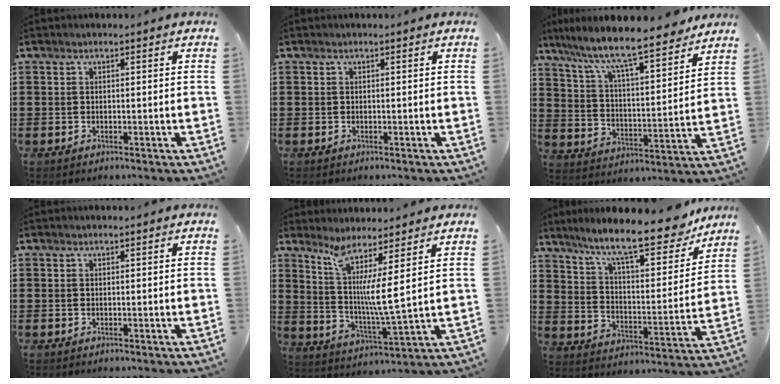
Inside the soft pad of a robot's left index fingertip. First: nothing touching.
{"total": 0.0}
{"total": 8.2, "force": [7.3, 0.5, 3.9], "torque": [-0.105, -0.049, 0.117]}
{"total": 0.0}
{"total": 6.8, "force": [4.0, -1.1, 5.3], "torque": [-0.111, -0.043, 0.062]}
{"total": 13.3, "force": [11.1, 1.7, 7.1], "torque": [-0.151, -0.060, 0.186]}